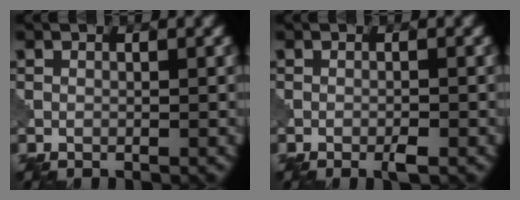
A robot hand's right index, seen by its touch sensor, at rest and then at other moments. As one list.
[{"total": 1.3, "force": [-0.7, 0.1, 1.1], "torque": [-0.017, -0.001, -0.014]}]